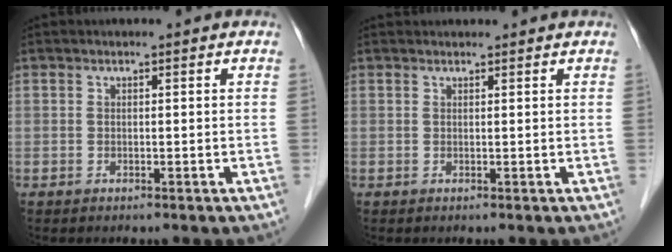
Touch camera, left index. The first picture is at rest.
{"total": 2.4, "force": [2.3, 0.3, 0.3], "torque": [-0.008, 0.025, 0.033]}